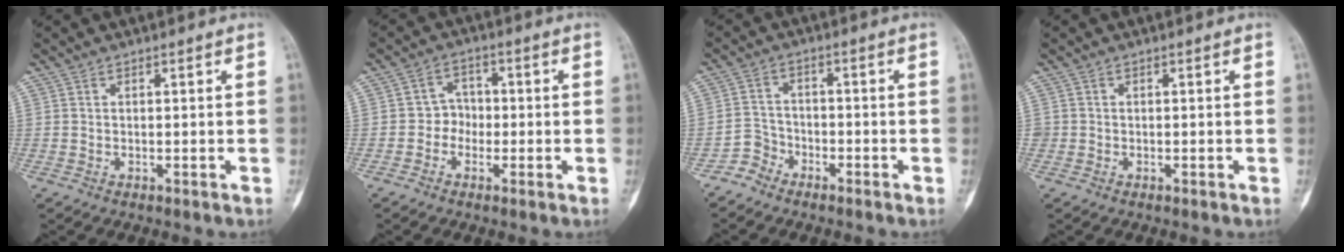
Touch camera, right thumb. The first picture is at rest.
{"total": 4.4, "force": [-1.2, 4.0, 1.5], "torque": [0.011, 0.015, -0.033]}
{"total": 4.0, "force": [-3.2, 2.5, -0.3], "torque": [0.025, 0.023, -0.071]}
{"total": 0.9, "force": [-0.3, 0.8, -0.1], "torque": [0.011, 0.007, -0.008]}